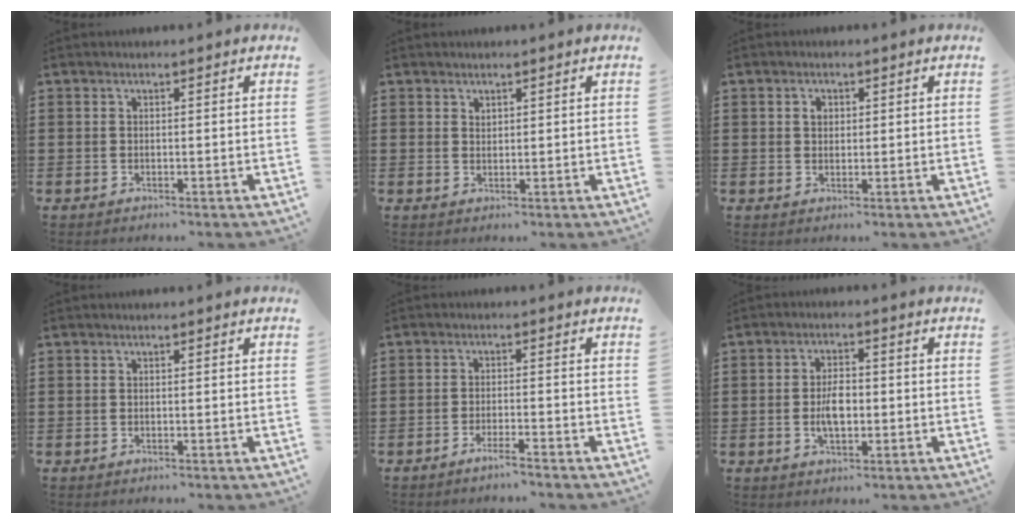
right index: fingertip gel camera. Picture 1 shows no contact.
{"total": 1.1, "force": [0.9, 0.5, 0.1], "torque": [-0.003, 0.002, 0.019]}
{"total": 1.6, "force": [0.5, 1.2, 0.9], "torque": [-0.021, 0.008, 0.009]}
{"total": 0.0}
{"total": 2.4, "force": [-2.1, -0.3, 1.1], "torque": [-0.018, -0.001, -0.039]}
{"total": 4.9, "force": [-0.6, 2.5, 4.1], "torque": [-0.091, 0.001, -0.015]}